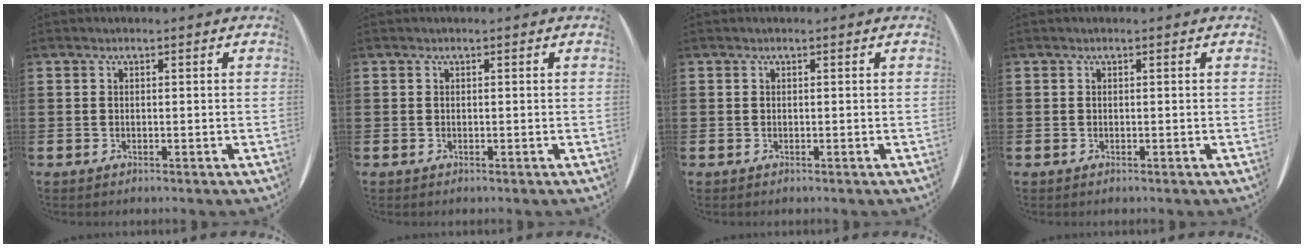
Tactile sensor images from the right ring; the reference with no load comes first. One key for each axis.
{"total": 0.0}
{"total": 0.0}
{"total": 0.0}